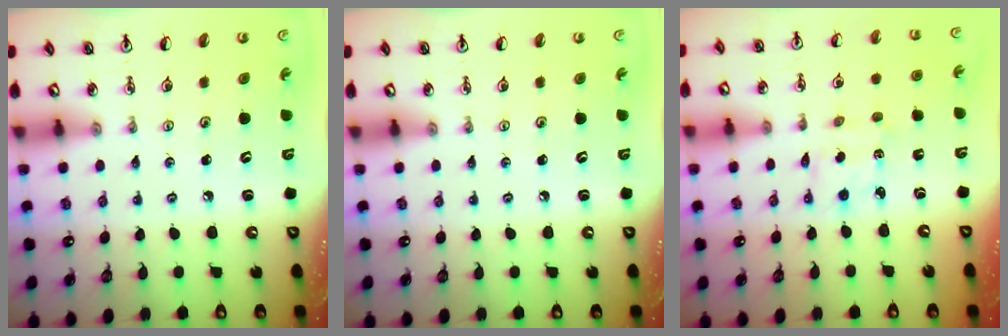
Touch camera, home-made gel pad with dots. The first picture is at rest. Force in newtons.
{"total": 0.0}
{"total": 2.4, "press": 2.3, "slide": 0.8}